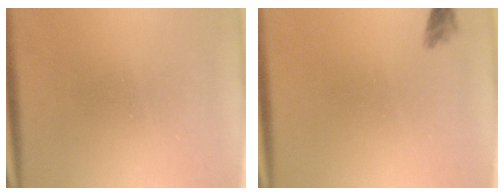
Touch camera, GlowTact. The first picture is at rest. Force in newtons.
{"total": 1.6}